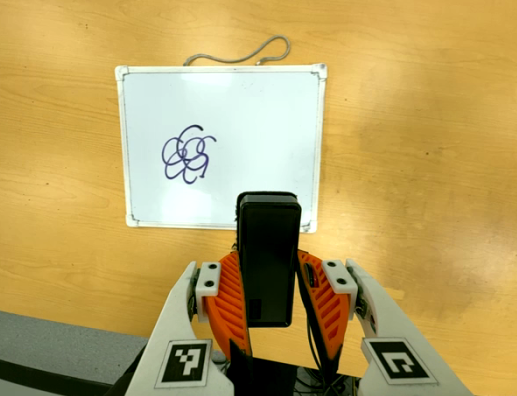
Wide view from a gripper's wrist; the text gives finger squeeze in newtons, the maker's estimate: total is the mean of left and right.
{"total": 4.2, "left": 2.7, "right": 5.7}